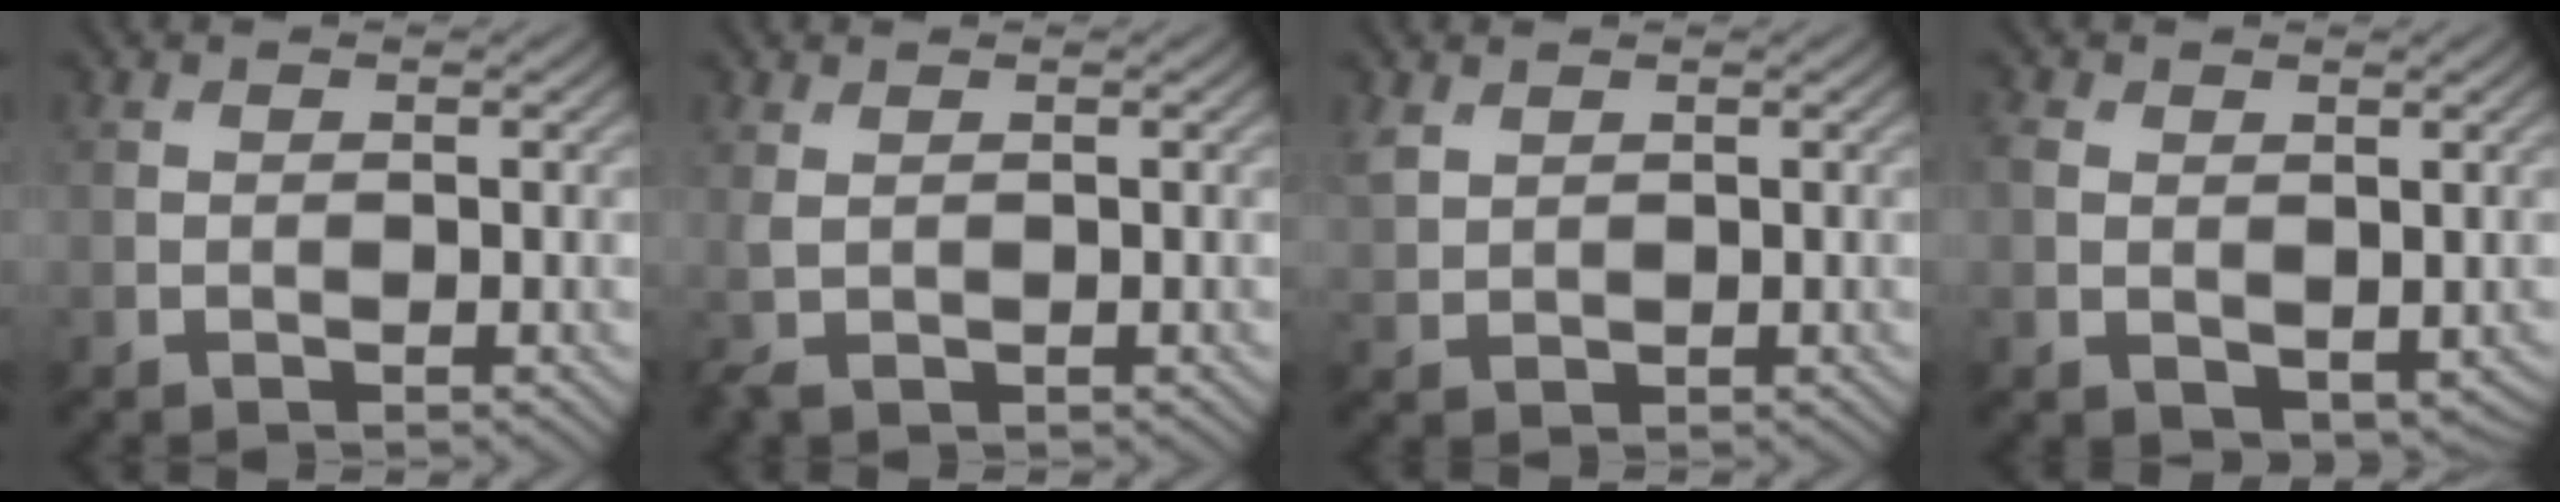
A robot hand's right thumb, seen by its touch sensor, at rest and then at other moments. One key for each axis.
{"total": 1.4, "fx": 0.1, "fy": 0.8, "fz": 1.1, "tx": -0.038, "ty": -0.003, "tz": 0.004}
{"total": 2.2, "fx": 1.3, "fy": 1.5, "fz": 1.0, "tx": -0.031, "ty": 0.001, "tz": 0.032}
{"total": 4.3, "fx": 0.4, "fy": 3.3, "fz": 2.7, "tx": -0.070, "ty": -0.012, "tz": 0.012}